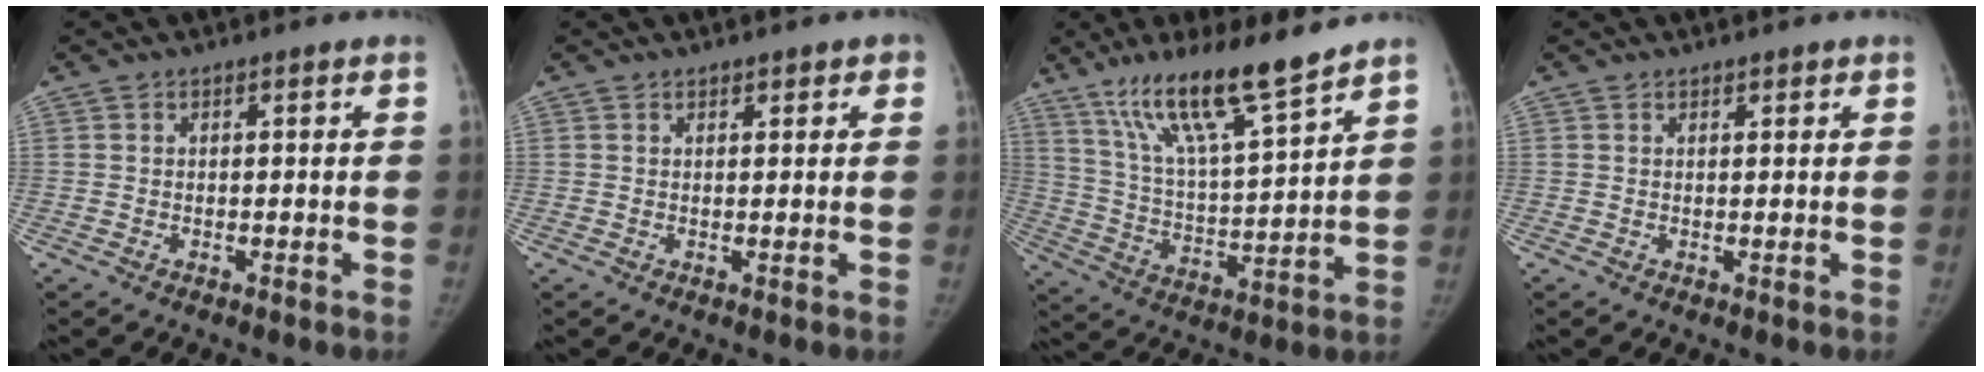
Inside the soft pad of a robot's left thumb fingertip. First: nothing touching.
{"total": 1.7, "force": [1.1, 1.0, 0.8], "torque": [0.009, -0.003, 0.010]}
{"total": 16.0, "force": [11.8, 2.0, 10.6], "torque": [-0.177, -0.064, 0.220]}
{"total": 0.8, "force": [0.6, 0.4, 0.2], "torque": [0.003, -0.004, 0.007]}